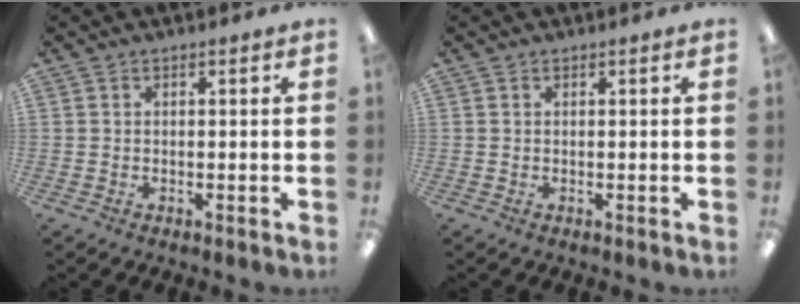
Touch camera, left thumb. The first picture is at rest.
{"total": 0.0}